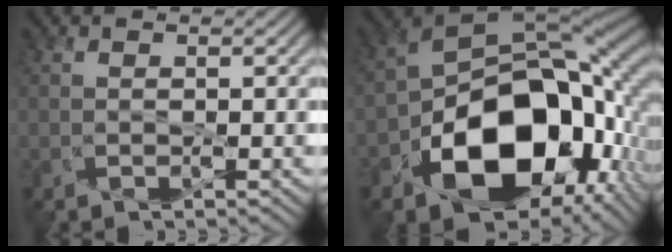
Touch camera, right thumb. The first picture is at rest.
{"total": 17.1, "force": [-5.5, 11.3, 11.5], "torque": [-0.180, -0.031, -0.084]}